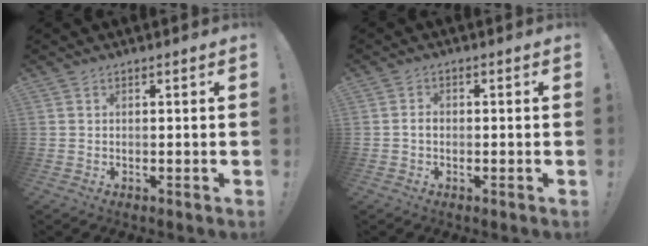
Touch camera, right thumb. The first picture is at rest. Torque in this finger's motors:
{"motor_torque": [0.07, 0.18, 0.25, -0.31, 0.00]}